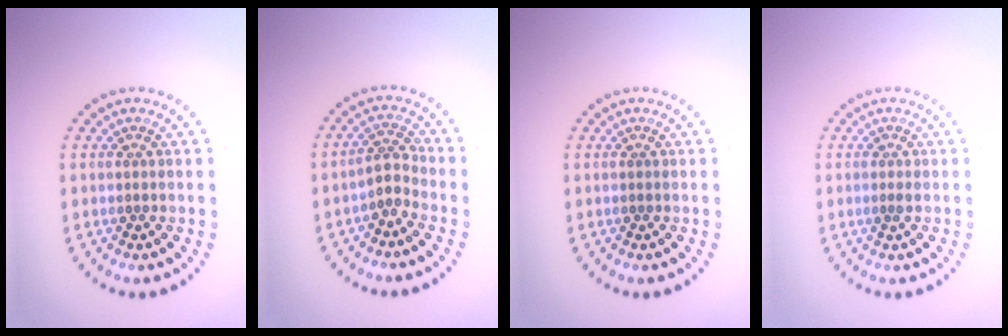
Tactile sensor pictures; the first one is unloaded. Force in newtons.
{"total": 2.0, "press": 1.4, "slide": 1.5}
{"total": 0.0}
{"total": 0.7, "press": 0.7, "slide": 0.1}